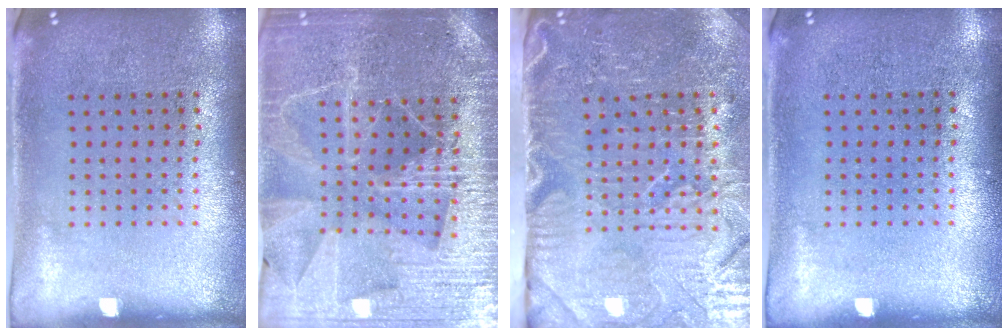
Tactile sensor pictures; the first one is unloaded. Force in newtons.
{"total": 4.7, "press": 4.3, "slide": 1.8}
{"total": 5.1, "press": 4.3, "slide": 2.7}
{"total": 0.0}